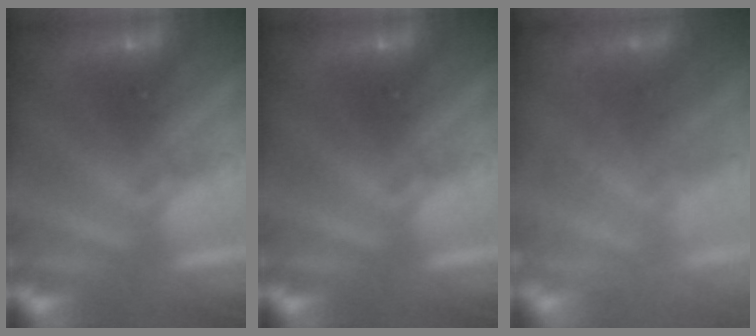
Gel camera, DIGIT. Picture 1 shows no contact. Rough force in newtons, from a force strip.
{"total": 0.0}
{"total": 3.0}